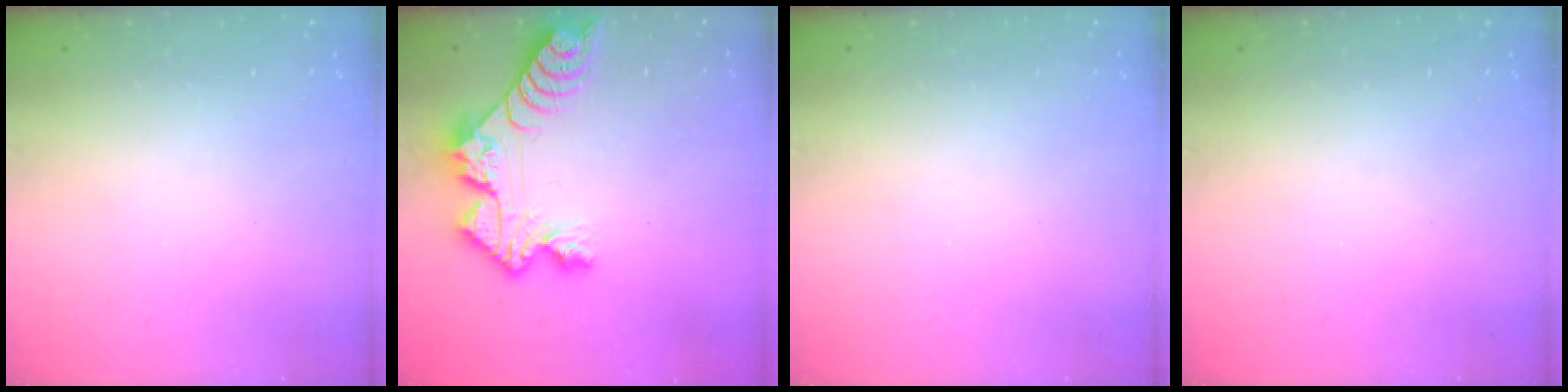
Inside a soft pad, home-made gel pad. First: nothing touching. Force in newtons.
{"total": 11.2, "press": 11.1, "slide": 1.0}
{"total": 0.0}
{"total": 0.0}